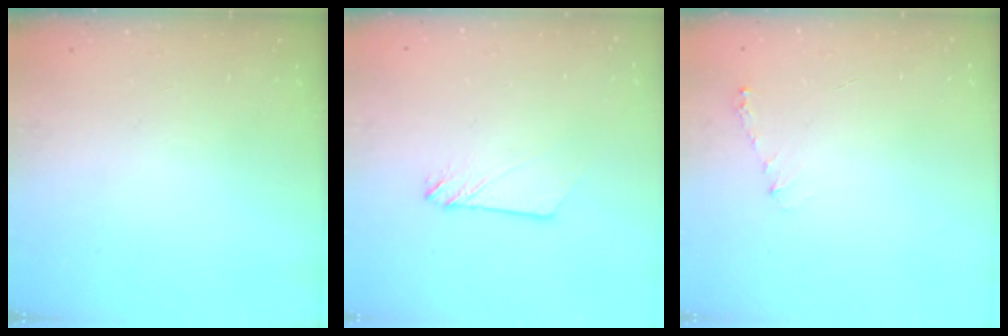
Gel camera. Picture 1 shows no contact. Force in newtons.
{"total": 2.3, "press": 2.3, "slide": 0.3}
{"total": 4.2, "press": 4.2, "slide": 0.4}